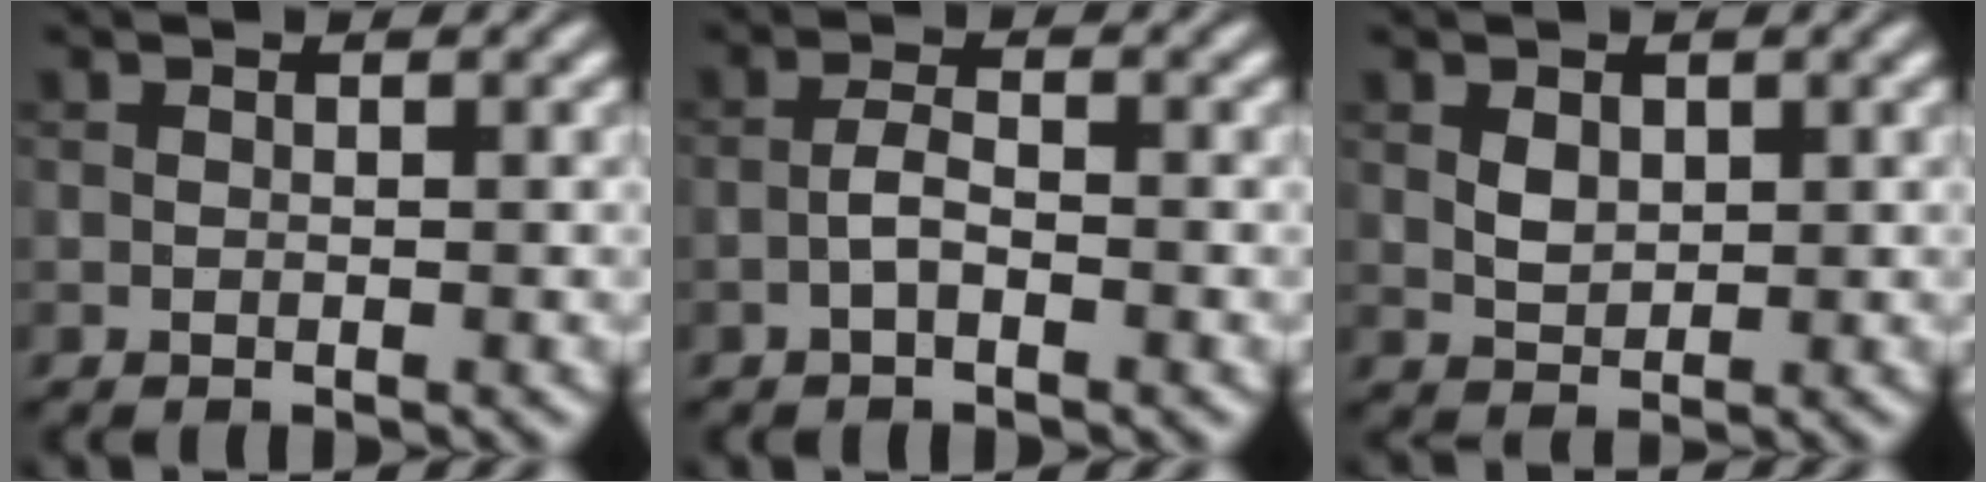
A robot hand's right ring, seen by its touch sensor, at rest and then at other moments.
{"total": 1.7, "force": [-0.8, 0.6, 1.5], "torque": [-0.032, 0.004, -0.020]}
{"total": 1.6, "force": [0.6, 1.2, 1.0], "torque": [-0.020, -0.001, 0.016]}